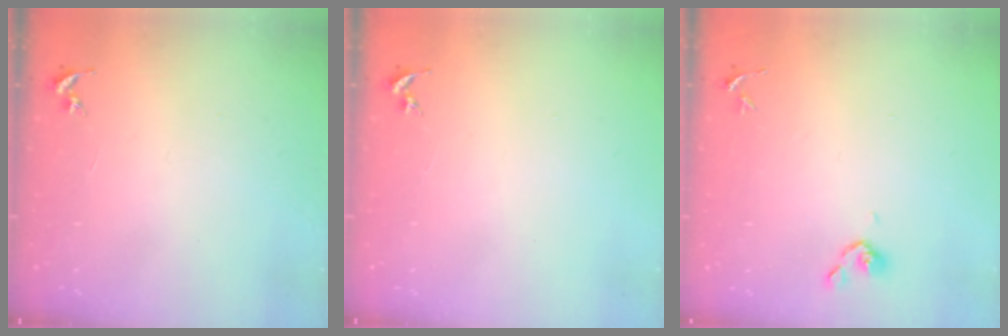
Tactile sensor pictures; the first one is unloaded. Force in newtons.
{"total": 0.0}
{"total": 5.3, "press": 5.2, "slide": 0.8}